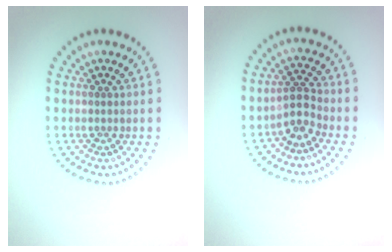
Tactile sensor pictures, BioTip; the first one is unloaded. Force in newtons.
{"total": 2.3, "press": 1.8, "slide": 1.5}